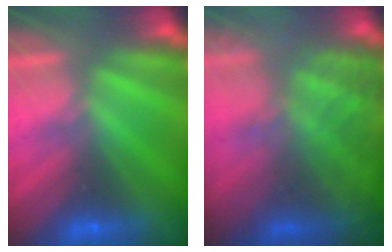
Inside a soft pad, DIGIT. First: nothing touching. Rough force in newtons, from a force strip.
{"total": 9.1}